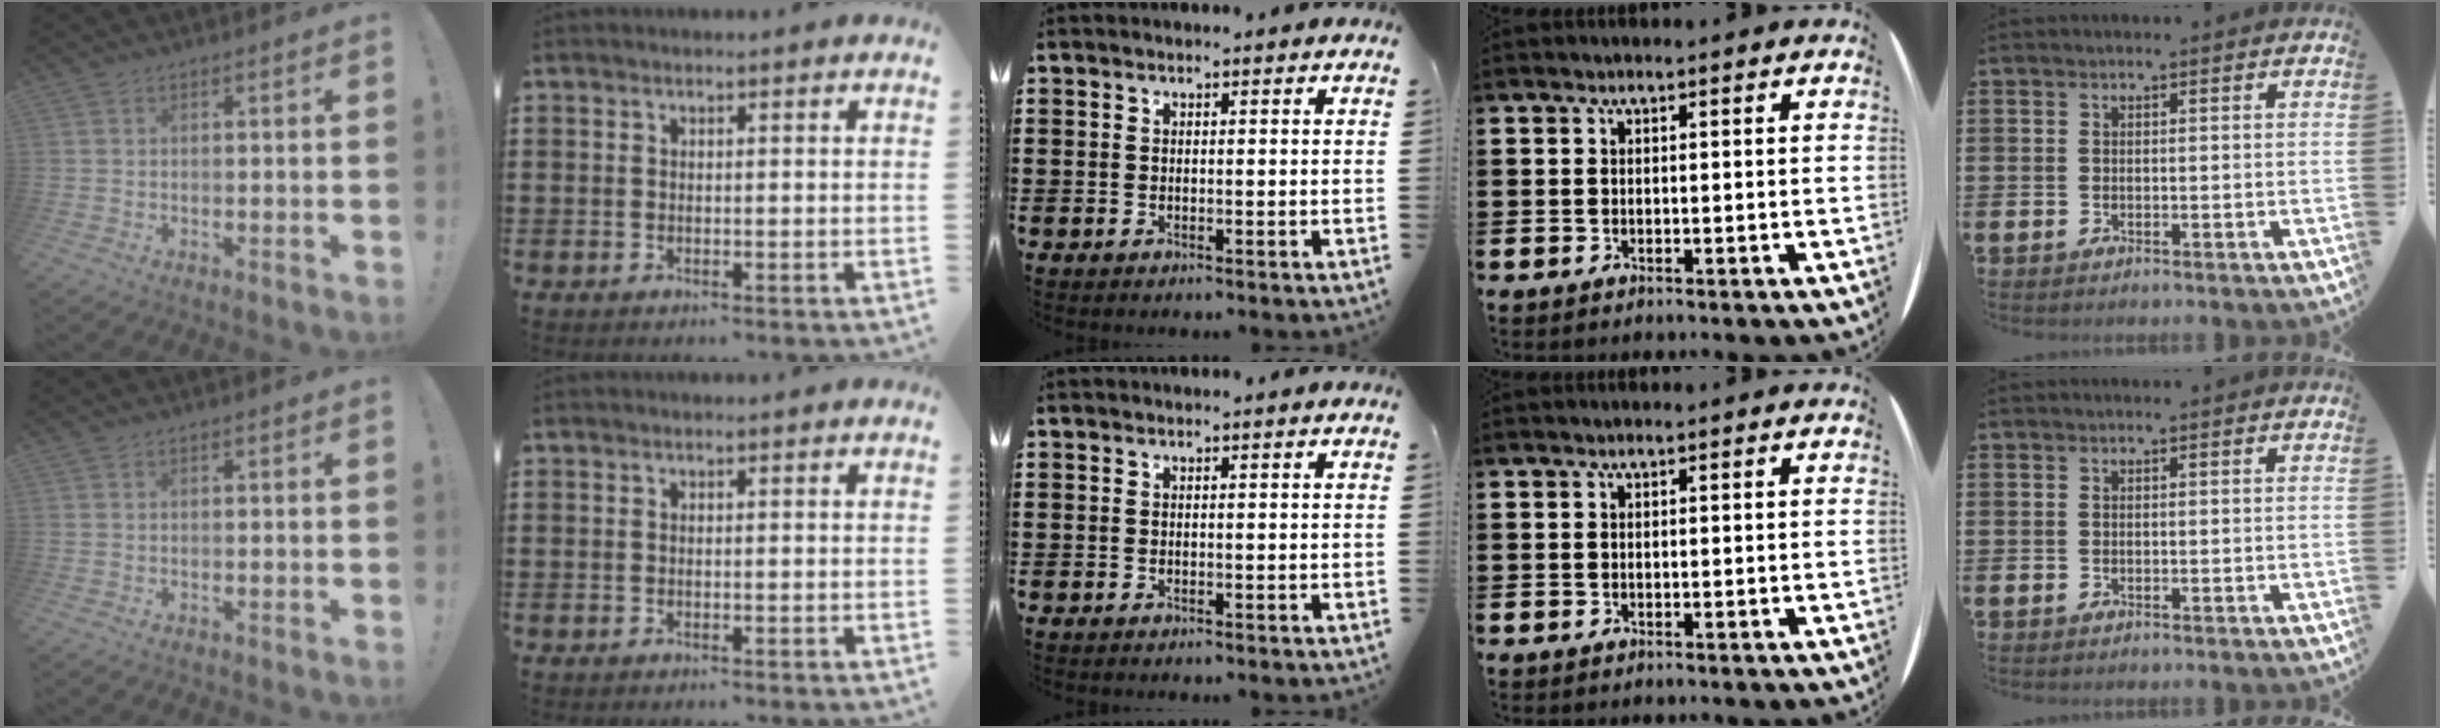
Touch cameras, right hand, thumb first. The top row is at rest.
{}